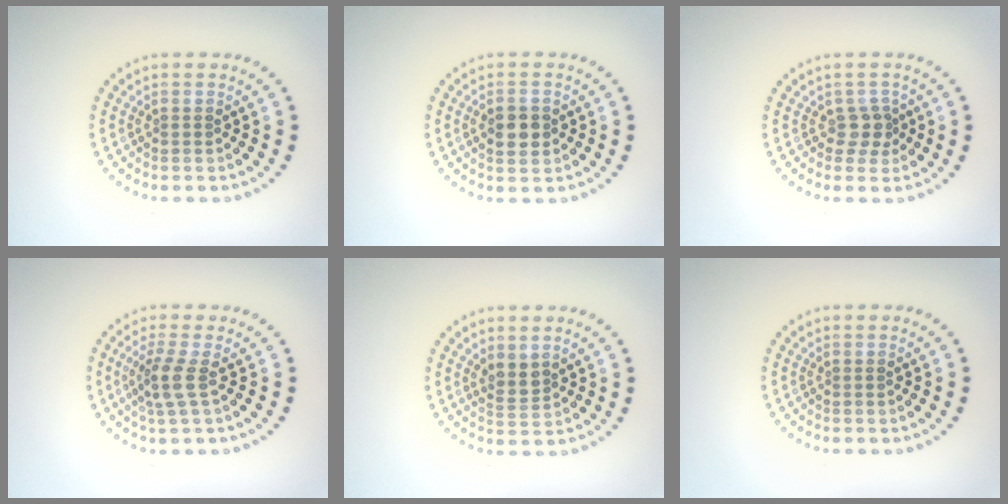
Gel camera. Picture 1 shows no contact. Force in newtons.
{"total": 3.1, "press": 3.1, "slide": 0.2}
{"total": 1.8, "press": 1.5, "slide": 1.1}
{"total": 2.6, "press": 1.9, "slide": 1.7}
{"total": 1.8, "press": 1.5, "slide": 0.9}
{"total": 0.0}